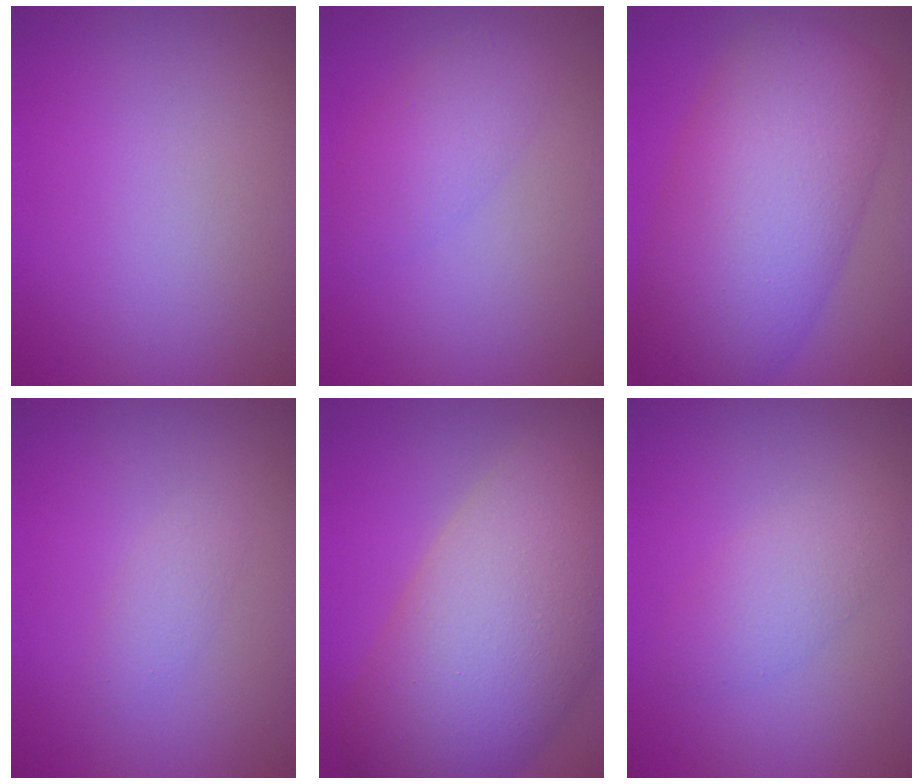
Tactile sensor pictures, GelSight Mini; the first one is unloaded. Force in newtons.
{"total": 2.8, "press": 2.8, "slide": 0.1}
{"total": 11.9, "press": 11.9, "slide": 0.2}
{"total": 1.3, "press": 1.2, "slide": 0.1}
{"total": 14.4, "press": 14.4, "slide": 0.8}
{"total": 2.5, "press": 2.5, "slide": 0.2}